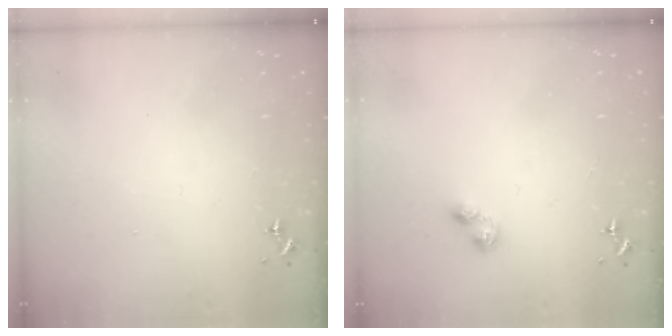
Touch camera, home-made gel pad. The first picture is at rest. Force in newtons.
{"total": 3.8, "press": 3.7, "slide": 0.6}